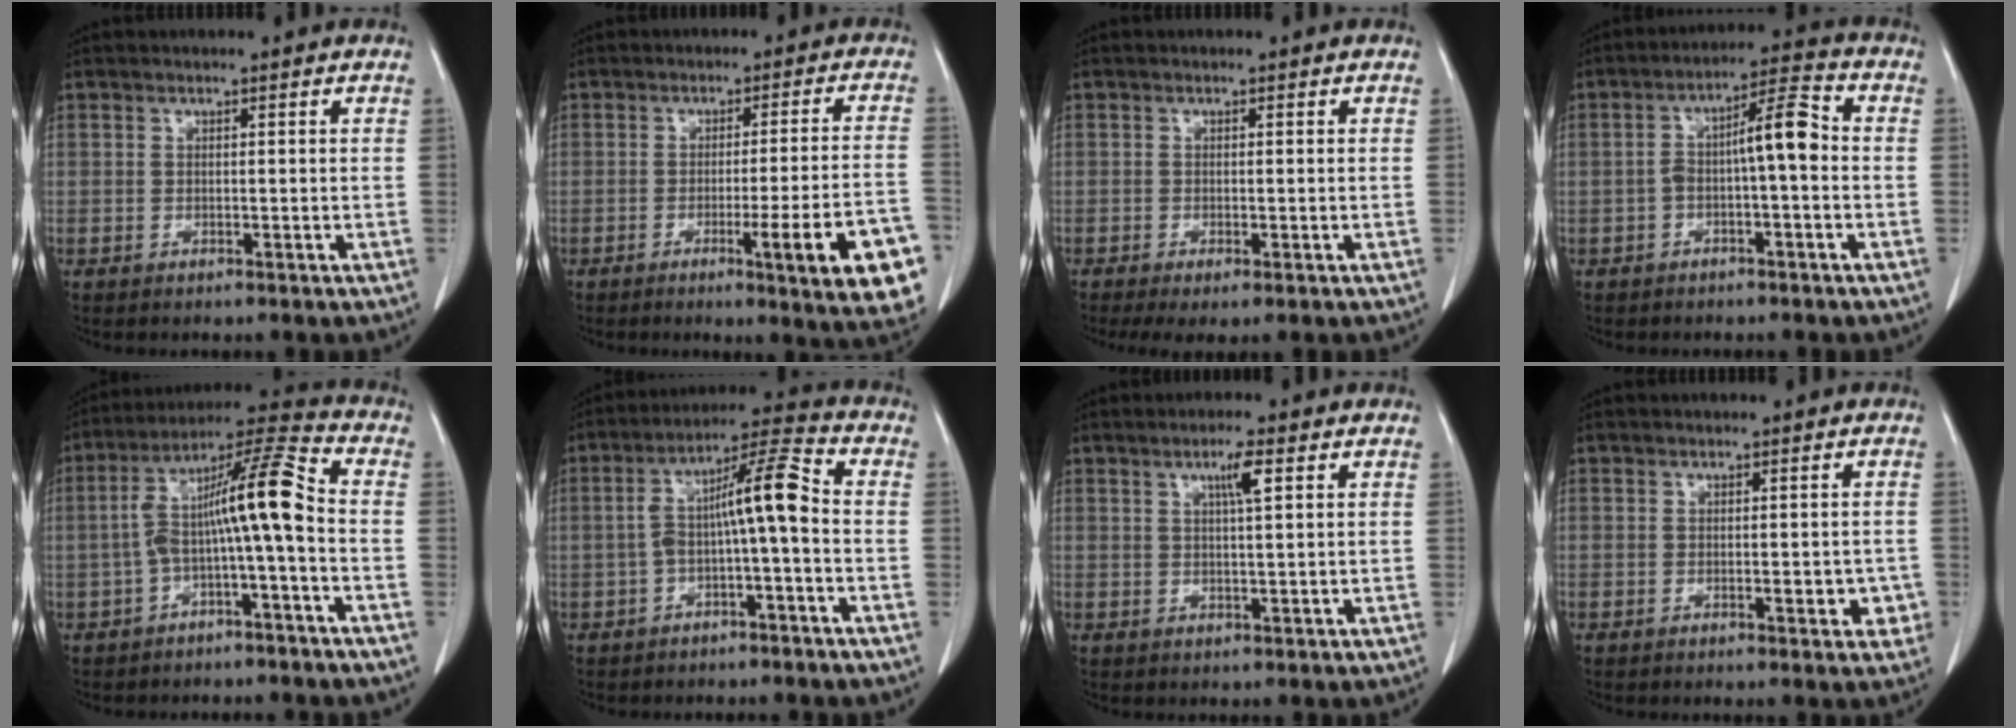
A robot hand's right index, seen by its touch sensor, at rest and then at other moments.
{"total": 13.9, "force": [-5.6, 0.1, 12.7], "torque": [-0.106, -0.005, -0.065]}
{"total": 3.6, "force": [-2.2, 1.0, 2.7], "torque": [-0.049, -0.013, -0.035]}
{"total": 7.1, "force": [-0.7, 1.3, 6.9], "torque": [-0.114, 0.031, -0.014]}
{"total": 11.6, "force": [-1.8, 0.5, 11.4], "torque": [-0.198, 0.042, -0.035]}
{"total": 9.1, "force": [-1.0, 0.9, 9.0], "torque": [-0.155, 0.038, -0.021]}
{"total": 3.3, "force": [1.4, 0.0, 3.0], "torque": [-0.053, 0.000, 0.023]}
{"total": 3.2, "force": [-1.0, 1.4, 2.7], "torque": [-0.023, 0.002, -0.010]}